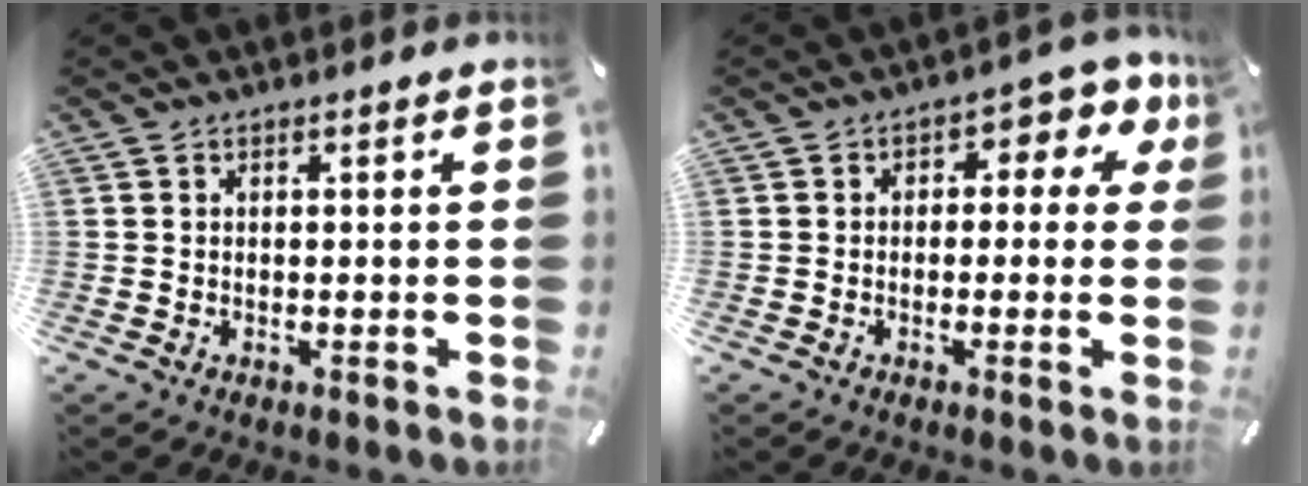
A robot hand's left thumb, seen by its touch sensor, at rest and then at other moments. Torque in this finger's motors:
{"motor_torque": [0.02, -0.01, 0.28, 0.17, 0.02]}